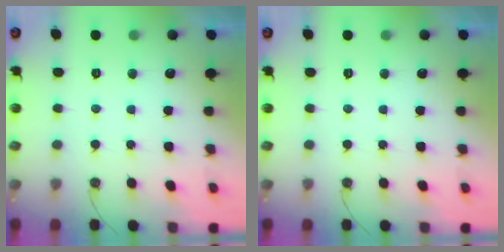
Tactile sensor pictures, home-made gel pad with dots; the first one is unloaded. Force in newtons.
{"total": 0.0}